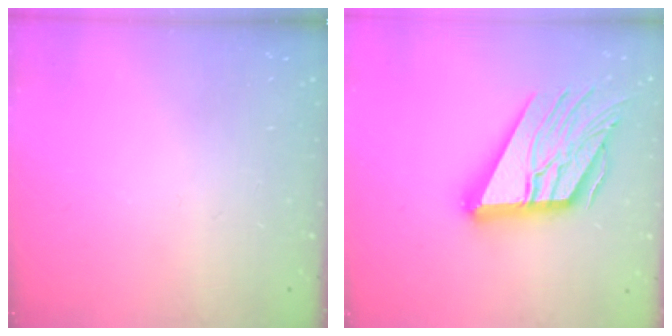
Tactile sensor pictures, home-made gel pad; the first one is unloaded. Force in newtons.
{"total": 20.3, "press": 20.3, "slide": 1.5}